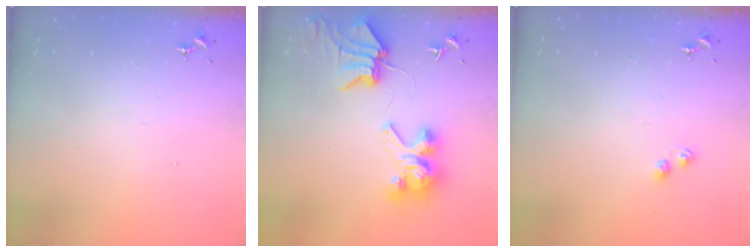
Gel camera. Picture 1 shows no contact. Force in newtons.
{"total": 9.0, "press": 8.9, "slide": 1.2}
{"total": 3.6, "press": 3.6, "slide": 0.4}